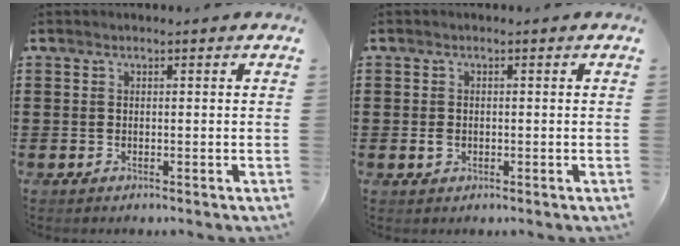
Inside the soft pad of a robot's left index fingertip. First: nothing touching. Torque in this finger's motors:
{"motor_torque": [0.05, -0.03, 0.01, 0.01]}